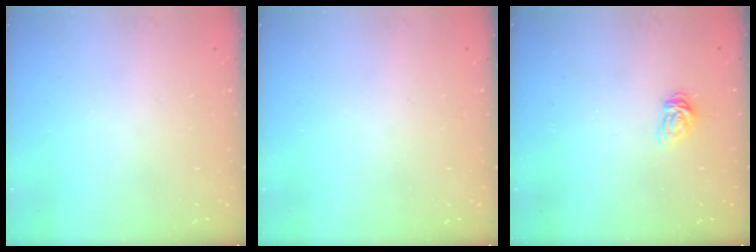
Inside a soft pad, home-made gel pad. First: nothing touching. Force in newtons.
{"total": 0.0}
{"total": 6.2, "press": 6.2, "slide": 0.4}